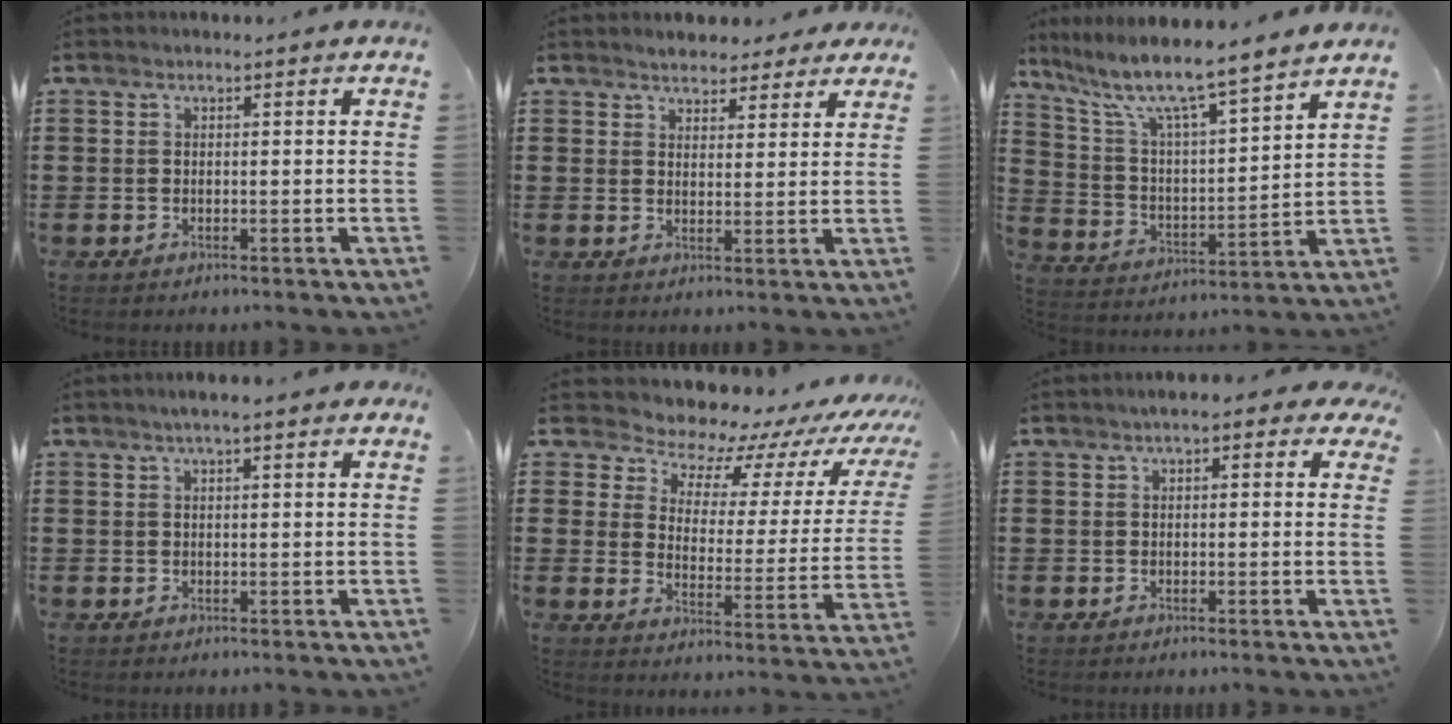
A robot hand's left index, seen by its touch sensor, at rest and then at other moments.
{"total": 3.5, "force": [3.3, 1.2, -0.2], "torque": [-0.011, -0.004, 0.064]}
{"total": 7.6, "force": [6.6, 0.3, 3.9], "torque": [-0.107, -0.052, 0.104]}
{"total": 2.5, "force": [1.7, 0.2, 1.9], "torque": [-0.039, 0.005, 0.029]}
{"total": 6.2, "force": [5.5, 2.7, 1.1], "torque": [-0.044, -0.048, 0.089]}
{"total": 2.3, "force": [1.4, 1.0, 1.6], "torque": [-0.036, 0.008, 0.022]}